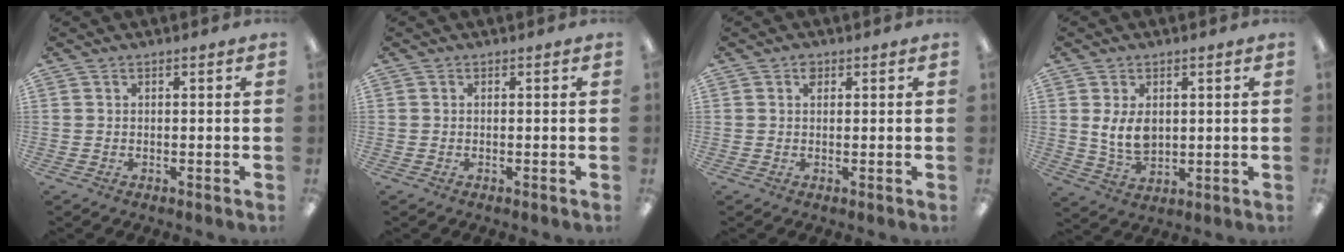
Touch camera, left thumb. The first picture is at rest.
{"total": 0.0}
{"total": 1.5, "force": [0.8, 0.9, 0.8], "torque": [-0.010, -0.001, 0.013]}
{"total": 6.7, "force": [1.7, 4.1, 5.0], "torque": [-0.112, -0.006, 0.028]}